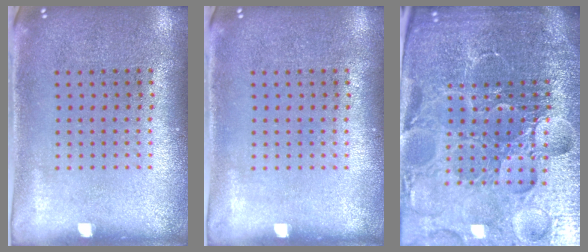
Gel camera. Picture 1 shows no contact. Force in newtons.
{"total": 0.0}
{"total": 6.7, "press": 5.9, "slide": 3.2}